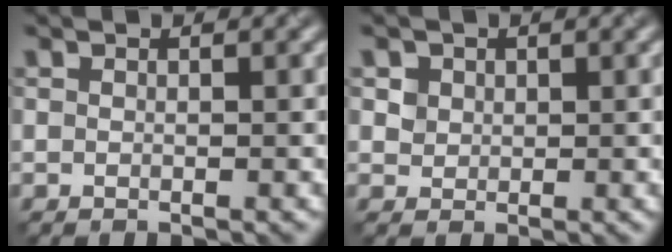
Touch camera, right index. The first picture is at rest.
{"total": 1.8, "force": [0.8, 1.5, 0.5], "torque": [-0.011, -0.005, 0.025]}